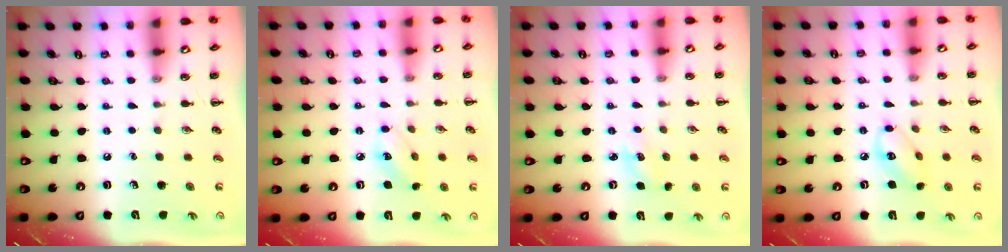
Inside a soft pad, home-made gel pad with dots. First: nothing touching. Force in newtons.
{"total": 5.9, "press": 5.8, "slide": 1.1}
{"total": 3.2, "press": 3.1, "slide": 0.9}
{"total": 6.3, "press": 6.3, "slide": 0.8}